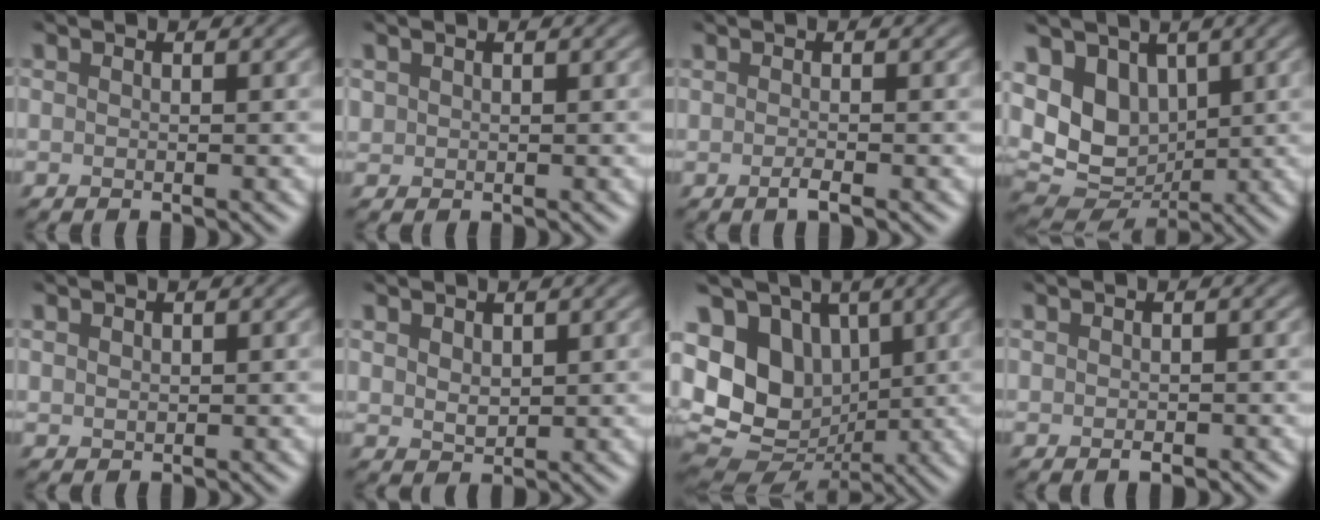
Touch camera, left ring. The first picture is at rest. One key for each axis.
{"total": 0.6, "fx": 0.3, "fy": 0.5, "fz": 0.2, "tx": -0.010, "ty": 0.001, "tz": 0.011}
{"total": 1.2, "fx": -0.4, "fy": 0.2, "fz": 1.2, "tx": -0.022, "ty": -0.006, "tz": -0.007}
{"total": 7.7, "fx": 1.1, "fy": 5.6, "fz": 5.2, "tx": -0.115, "ty": -0.010, "tz": 0.018}
{"total": 0.8, "fx": 0.5, "fy": 0.5, "fz": 0.4, "tx": -0.012, "ty": 0.001, "tz": 0.015}
{"total": 2.1, "fx": 0.9, "fy": 1.3, "fz": 1.5, "tx": -0.036, "ty": -0.003, "tz": 0.025}
{"total": 11.7, "fx": 0.8, "fy": 8.9, "fz": 7.5, "tx": -0.157, "ty": -0.004, "tz": 0.023}
{"total": 0.6, "fx": 0.0, "fy": 0.2, "fz": 0.5, "tx": -0.012, "ty": -0.003, "tz": 0.003}